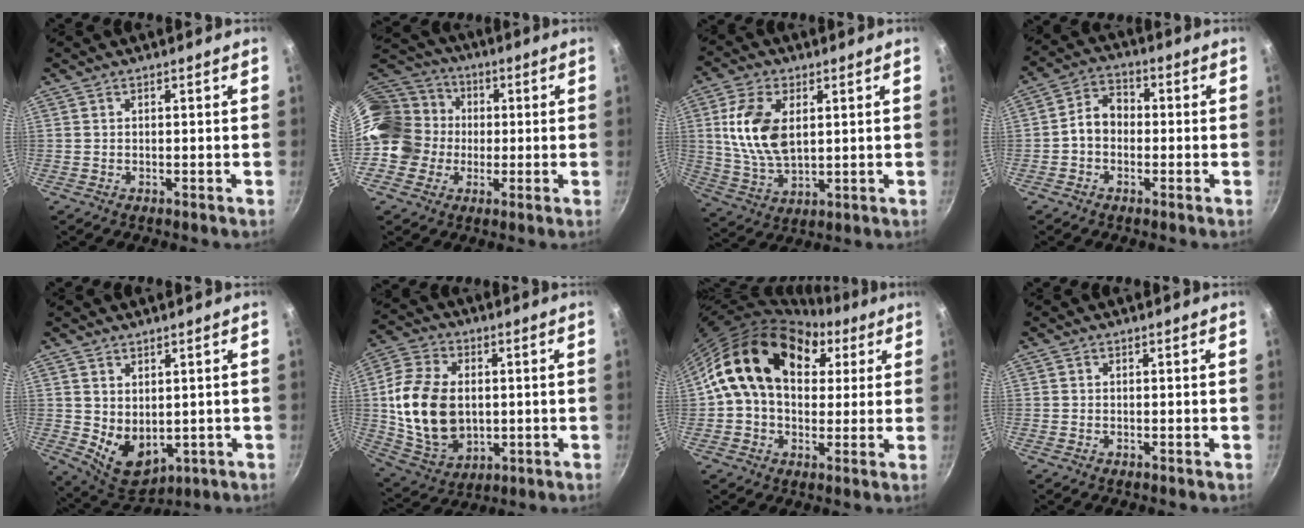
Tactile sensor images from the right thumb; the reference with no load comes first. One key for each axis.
{"total": 18.1, "fx": -0.4, "fy": 16.0, "fz": 8.6, "tx": -0.145, "ty": 0.050, "tz": -0.013}
{"total": 12.6, "fx": 2.6, "fy": 7.3, "fz": 9.9, "tx": -0.185, "ty": -0.014, "tz": 0.056}
{"total": 6.1, "fx": -0.9, "fy": 4.8, "fz": 3.7, "tx": -0.042, "ty": 0.025, "tz": -0.031}
{"total": 8.2, "fx": 0.8, "fy": 5.8, "fz": 5.8, "tx": -0.070, "ty": -0.023, "tz": 0.038}
{"total": 17.7, "fx": 0.6, "fy": 12.4, "fz": 12.7, "tx": -0.230, "ty": 0.000, "tz": 0.022}
{"total": 19.5, "fx": 5.9, "fy": 13.9, "fz": 12.3, "tx": -0.183, "ty": 0.017, "tz": 0.084}
{"total": 0.0}